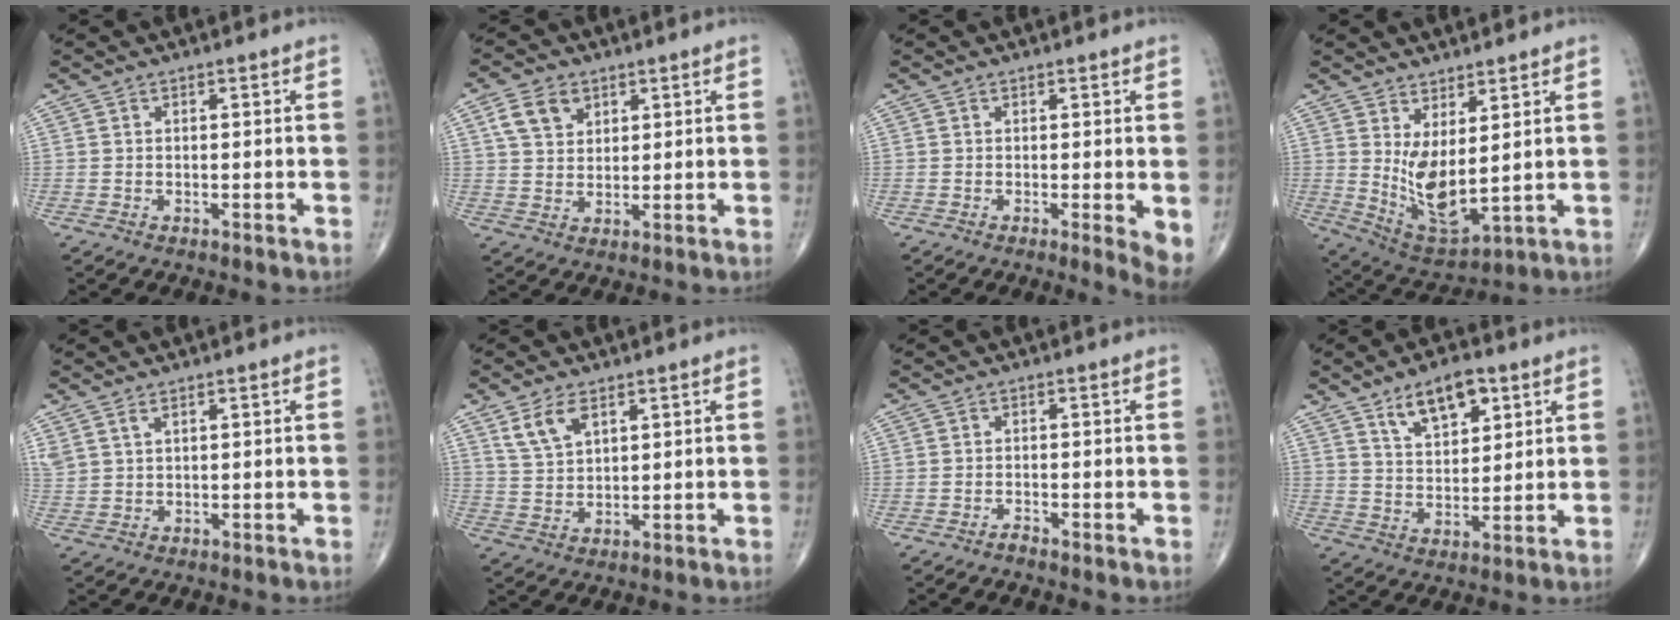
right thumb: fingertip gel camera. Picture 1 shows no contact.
{"total": 6.5, "force": [3.0, 4.6, 3.4], "torque": [-0.048, -0.007, 0.058]}
{"total": 3.7, "force": [-0.3, 0.6, 3.7], "torque": [-0.054, -0.013, -0.006]}
{"total": 10.0, "force": [2.0, 4.0, 8.9], "torque": [-0.156, -0.038, 0.057]}
{"total": 3.2, "force": [2.0, 1.5, 1.9], "torque": [-0.048, 0.003, 0.053]}
{"total": 5.9, "force": [3.3, 3.0, 3.8], "torque": [-0.068, -0.014, 0.072]}
{"total": 0.8, "force": [-0.8, 0.0, 0.2], "torque": [-0.009, 0.004, -0.015]}
{"total": 9.7, "force": [5.5, 4.8, 6.4], "torque": [-0.087, -0.029, 0.098]}